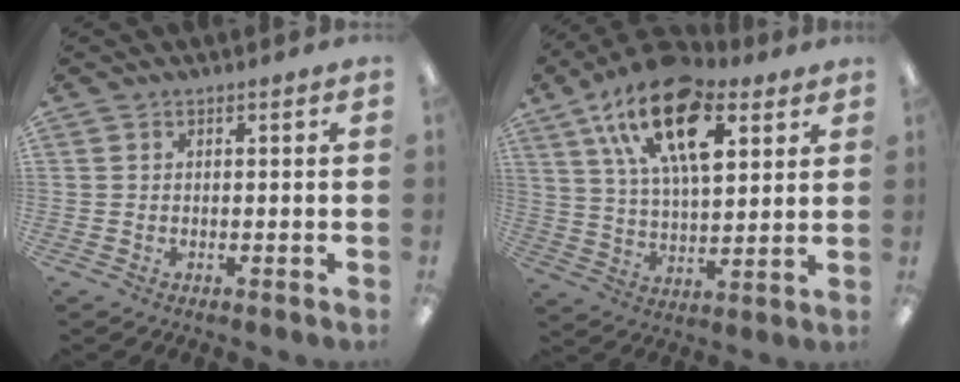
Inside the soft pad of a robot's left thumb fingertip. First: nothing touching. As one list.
[{"total": 21.2, "force": [10.5, 10.4, 15.1], "torque": [-0.270, -0.037, 0.180]}]